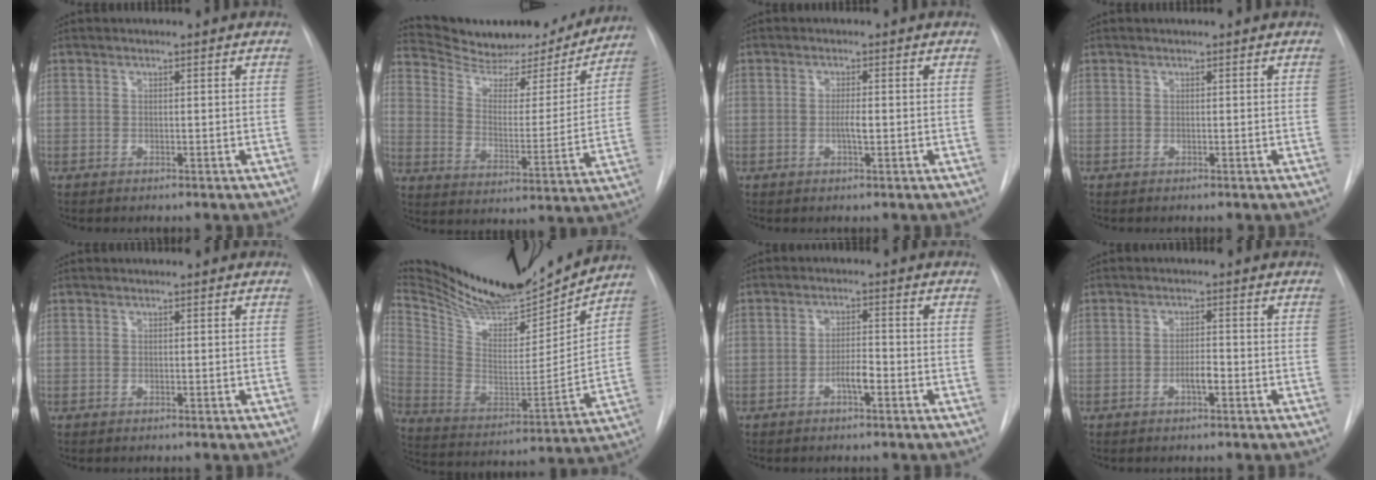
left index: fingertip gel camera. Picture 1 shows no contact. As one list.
[{"total": 20.6, "force": [19.2, 4.9, 5.4], "torque": [-0.078, -0.027, 0.270]}, {"total": 1.8, "force": [-0.6, 0.2, 1.7], "torque": [-0.032, -0.003, -0.011]}, {"total": 0.0}, {"total": 0.0}, {"total": 23.7, "force": [21.8, 3.7, 8.5], "torque": [-0.162, -0.040, 0.348]}, {"total": 3.0, "force": [-1.8, 0.5, 2.4], "torque": [-0.039, 0.000, -0.031]}, {"total": 2.3, "force": [-1.3, 0.4, 1.8], "torque": [-0.030, -0.001, -0.022]}]